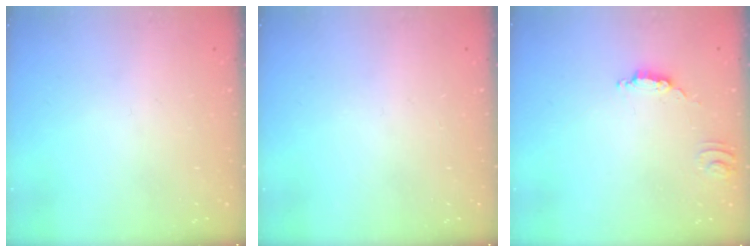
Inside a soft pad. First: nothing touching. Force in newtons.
{"total": 0.0}
{"total": 4.7, "press": 4.7, "slide": 0.3}